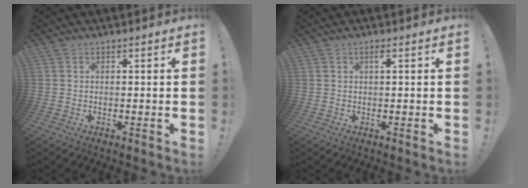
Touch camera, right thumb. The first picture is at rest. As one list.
[{"total": 1.4, "force": [0.5, 0.0, 1.2], "torque": [-0.014, -0.003, 0.004]}]